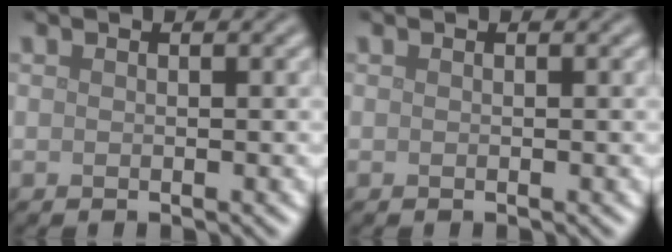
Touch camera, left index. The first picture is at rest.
{"total": 0.0}